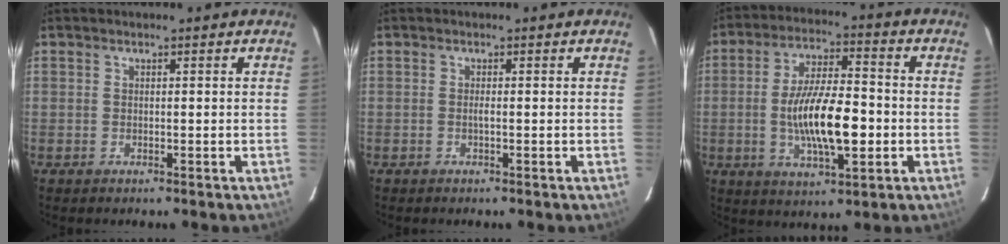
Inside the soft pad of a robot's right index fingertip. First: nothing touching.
{"total": 0.7, "force": [-0.2, -0.1, 0.6], "torque": [-0.012, 0.001, -0.004]}
{"total": 14.0, "force": [-2.6, 4.4, 13.0], "torque": [-0.242, -0.006, -0.042]}